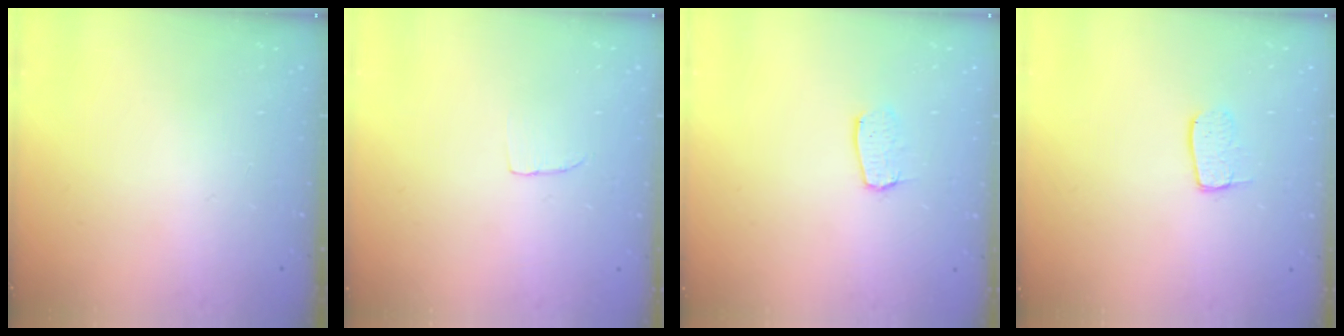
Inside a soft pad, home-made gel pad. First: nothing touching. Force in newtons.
{"total": 2.7, "press": 2.7, "slide": 0.2}
{"total": 6.0, "press": 6.0, "slide": 0.3}
{"total": 6.7, "press": 6.7, "slide": 0.4}